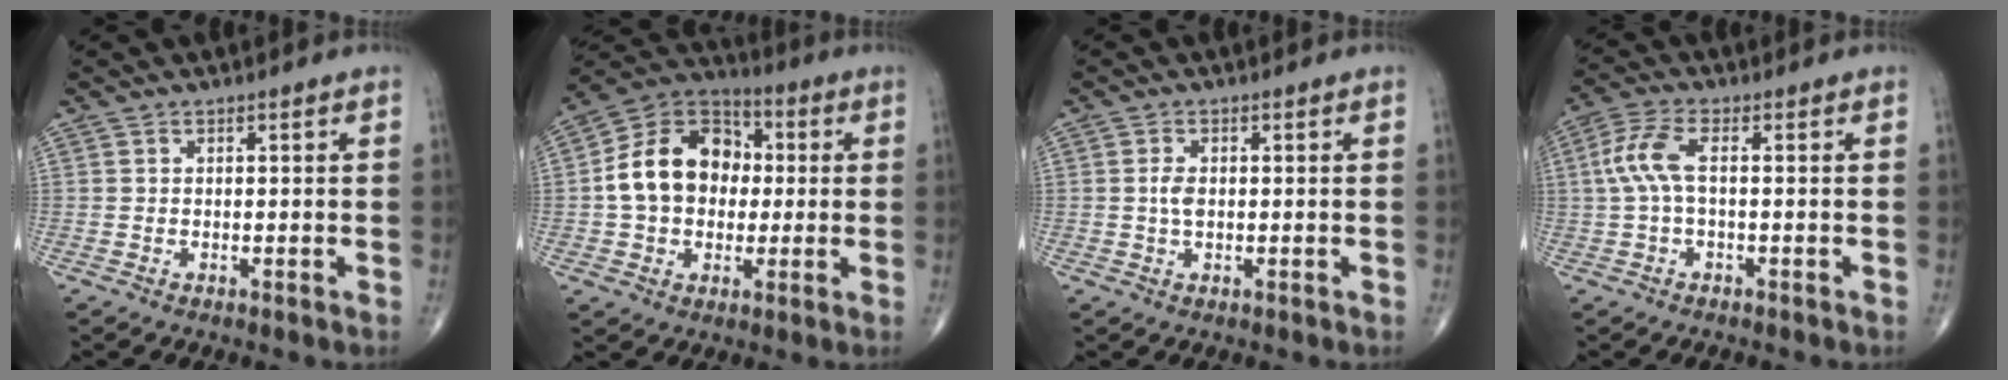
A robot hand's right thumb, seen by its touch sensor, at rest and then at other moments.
{"total": 15.9, "force": [0.5, 12.1, 10.2], "torque": [-0.141, 0.031, 0.000]}
{"total": 2.3, "force": [0.1, 1.2, 1.9], "torque": [-0.041, 0.001, 0.000]}
{"total": 6.2, "force": [0.3, 2.3, 5.8], "torque": [-0.147, 0.017, 0.001]}